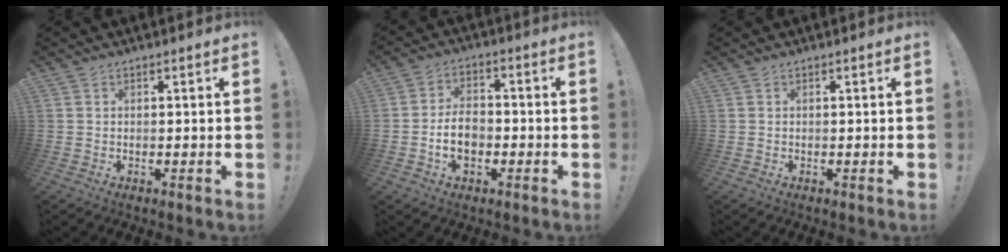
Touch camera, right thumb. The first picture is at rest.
{"total": 7.9, "force": [-2.4, 5.1, 5.6], "torque": [-0.097, 0.006, -0.042]}
{"total": 0.0}